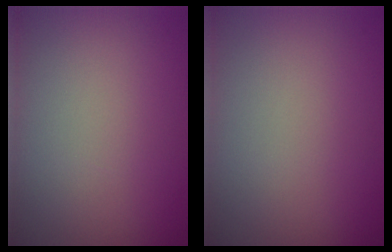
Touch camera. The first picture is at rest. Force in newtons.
{"total": 0.0}